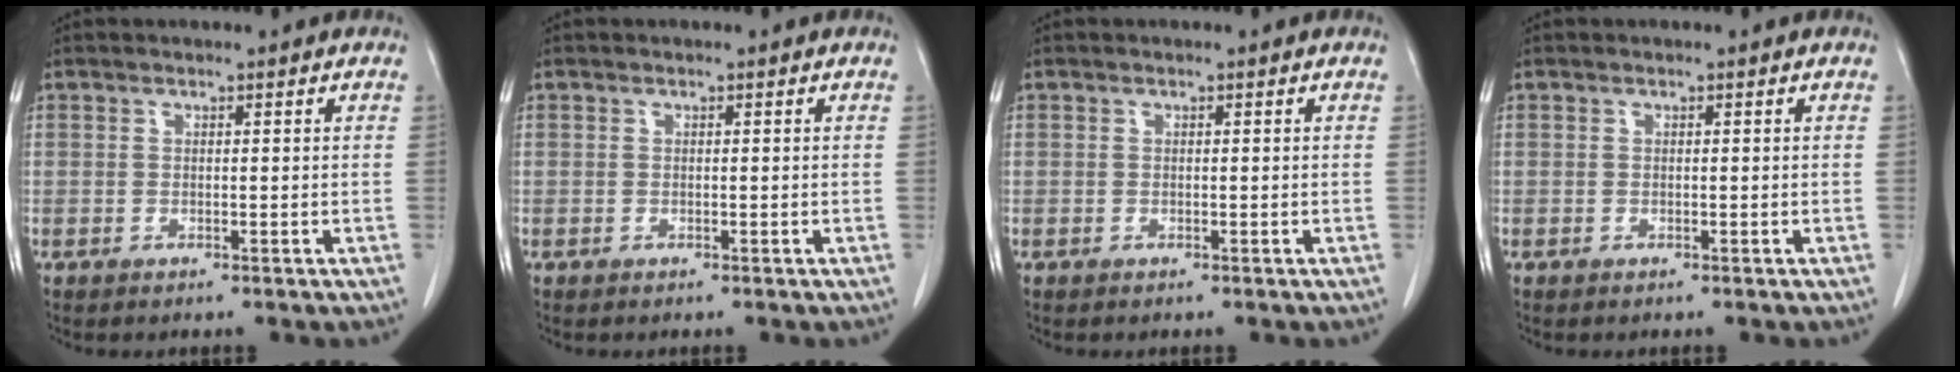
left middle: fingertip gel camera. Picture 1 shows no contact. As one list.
[{"total": 0.0}, {"total": 0.0}, {"total": 0.0}]